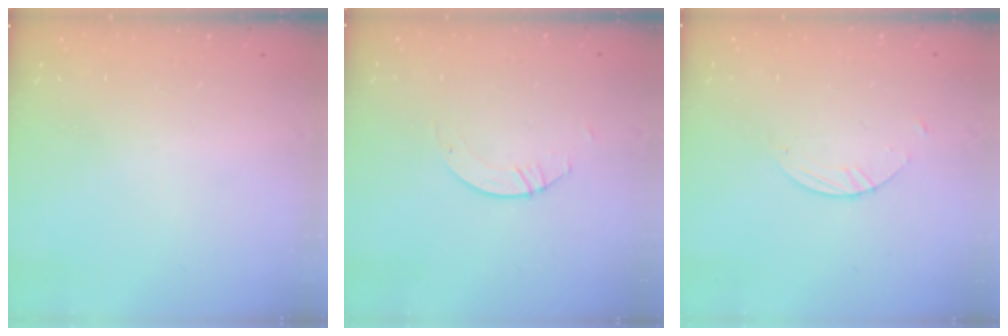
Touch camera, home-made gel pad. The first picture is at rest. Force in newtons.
{"total": 1.1, "press": 1.1, "slide": 0.1}
{"total": 1.8, "press": 1.8, "slide": 0.1}